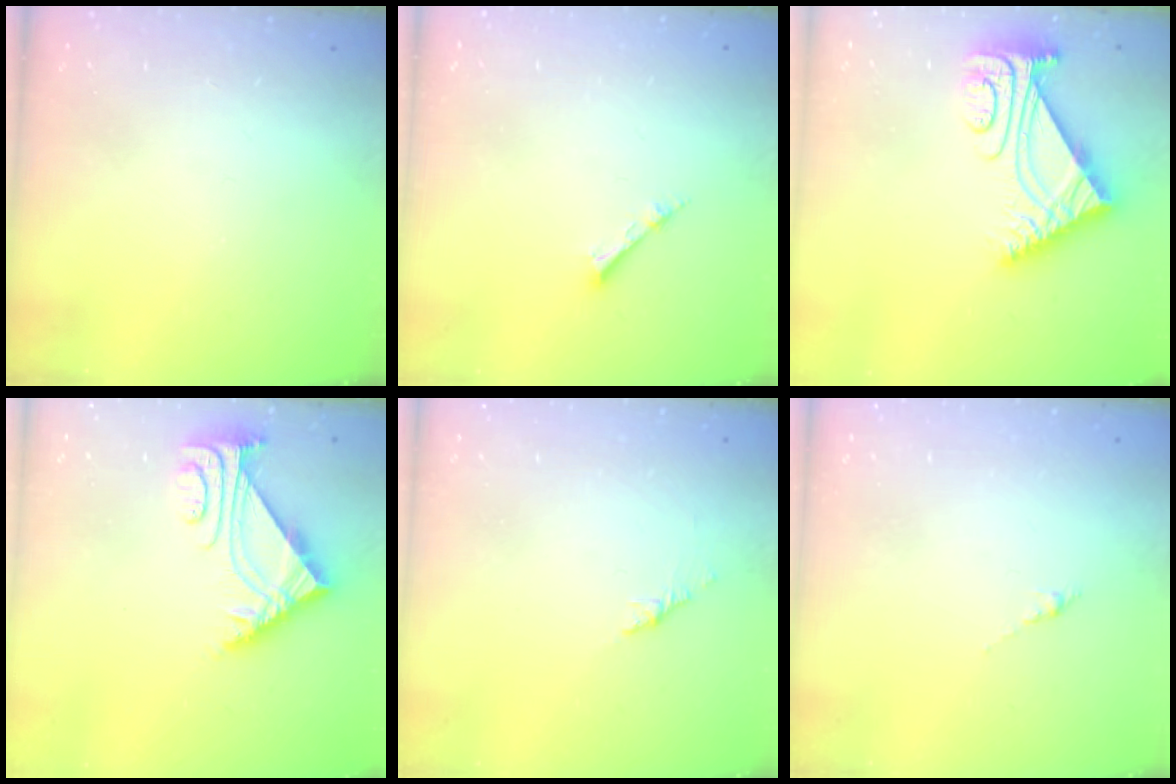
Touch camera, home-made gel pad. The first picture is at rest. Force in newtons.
{"total": 2.1, "press": 2.1, "slide": 0.3}
{"total": 9.3, "press": 9.3, "slide": 1.0}
{"total": 4.9, "press": 4.8, "slide": 0.7}
{"total": 1.1, "press": 1.0, "slide": 0.5}
{"total": 0.0}